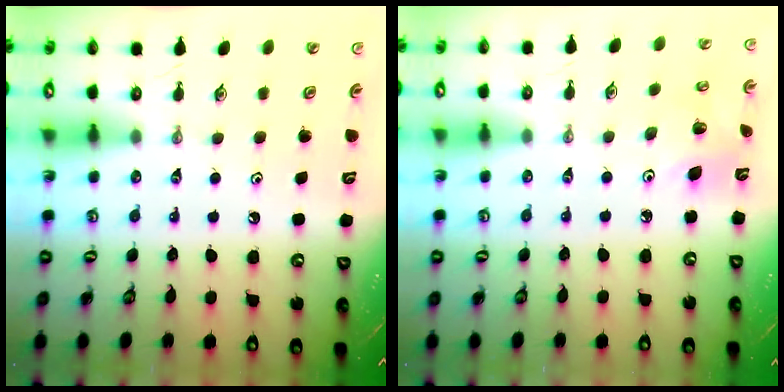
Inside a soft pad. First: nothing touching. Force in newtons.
{"total": 5.9, "press": 5.9, "slide": 0.3}